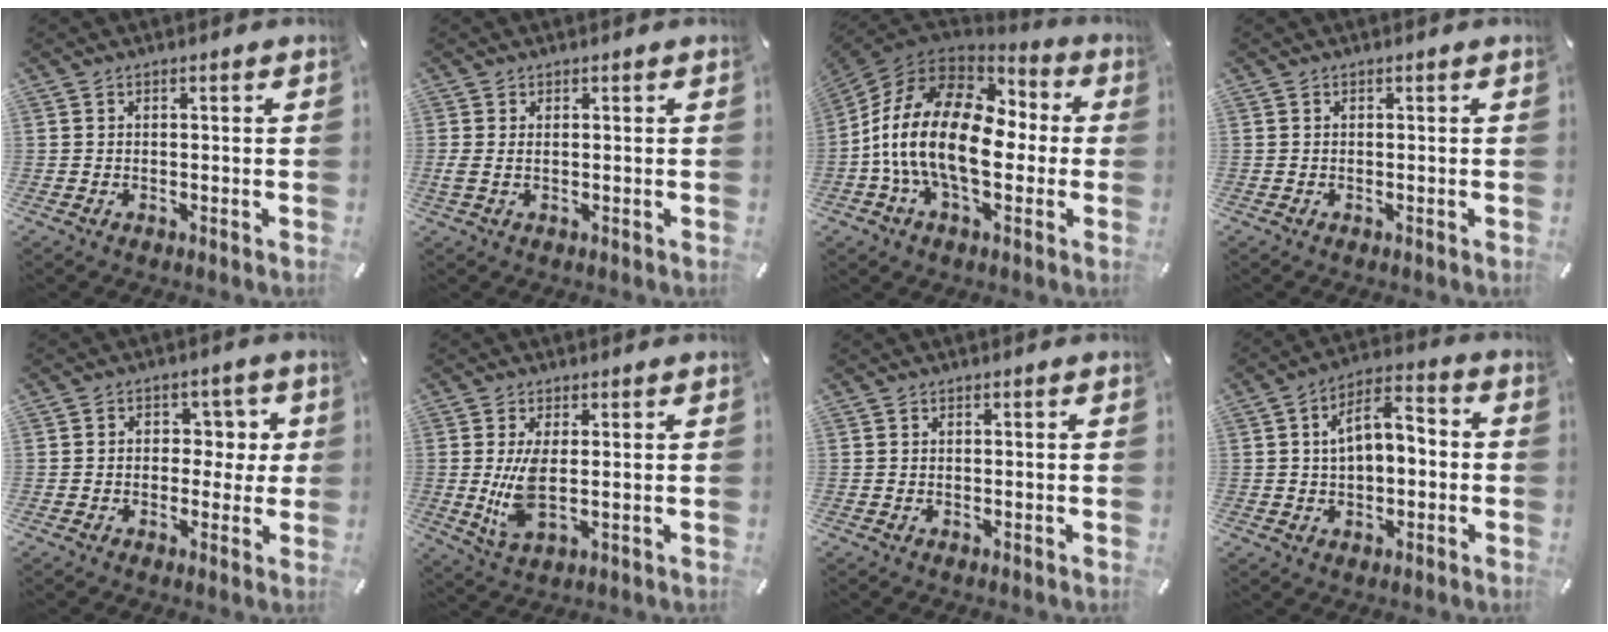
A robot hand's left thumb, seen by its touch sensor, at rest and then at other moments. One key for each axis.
{"total": 1.7, "fx": 0.3, "fy": 0.4, "fz": 1.6, "tx": -0.033, "ty": -0.001, "tz": 0.006}
{"total": 21.7, "fx": -2.7, "fy": 12.4, "fz": 17.6, "tx": -0.347, "ty": 0.024, "tz": -0.042}
{"total": 0.0}
{"total": 5.9, "fx": 0.3, "fy": 4.8, "fz": 3.4, "tx": -0.036, "ty": 0.002, "tz": -0.004}
{"total": 7.7, "fx": 0.7, "fy": 3.0, "fz": 7.1, "tx": -0.154, "ty": -0.019, "tz": 0.009}
{"total": 0.0}
{"total": 7.0, "fx": 0.3, "fy": 4.7, "fz": 5.1, "tx": -0.082, "ty": 0.008, "tz": 0.003}